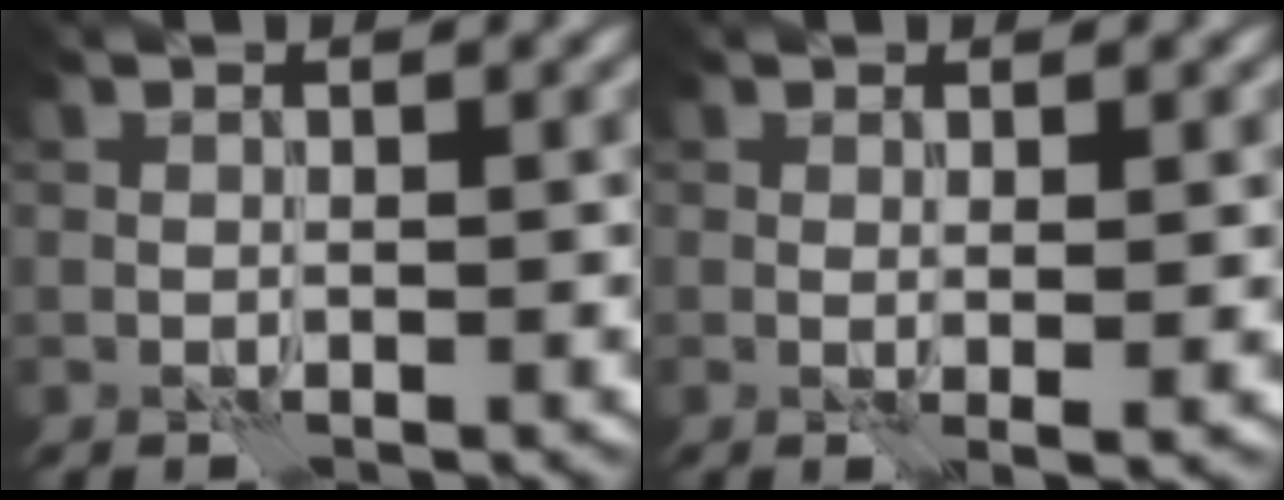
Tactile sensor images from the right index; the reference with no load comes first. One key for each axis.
{"total": 1.8, "fx": 0.2, "fy": 0.3, "fz": 1.8, "tx": -0.029, "ty": -0.001, "tz": 0.001}